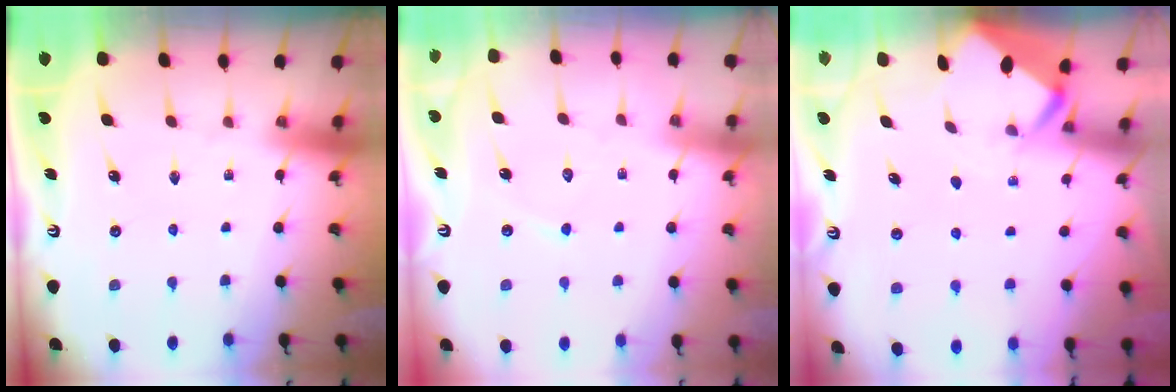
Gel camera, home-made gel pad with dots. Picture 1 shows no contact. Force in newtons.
{"total": 3.1, "press": 3.1, "slide": 0.2}
{"total": 2.9, "press": 2.9, "slide": 0.2}